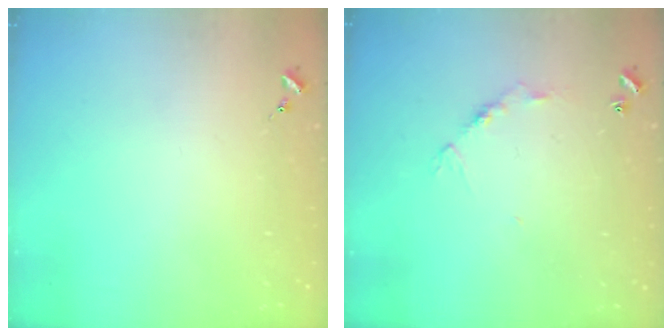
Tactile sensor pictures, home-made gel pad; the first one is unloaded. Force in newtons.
{"total": 6.1, "press": 6.1, "slide": 0.5}